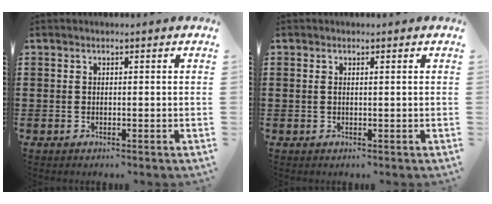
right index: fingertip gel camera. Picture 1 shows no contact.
{"total": 0.5, "force": [0.1, 0.0, 0.5], "torque": [-0.011, -0.001, 0.003]}